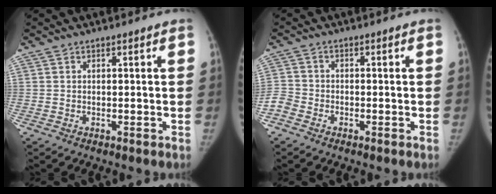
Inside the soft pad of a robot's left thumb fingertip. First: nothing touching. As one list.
[{"total": 3.3, "force": [-2.3, 2.1, 1.0], "torque": [-0.017, 0.008, -0.054]}]